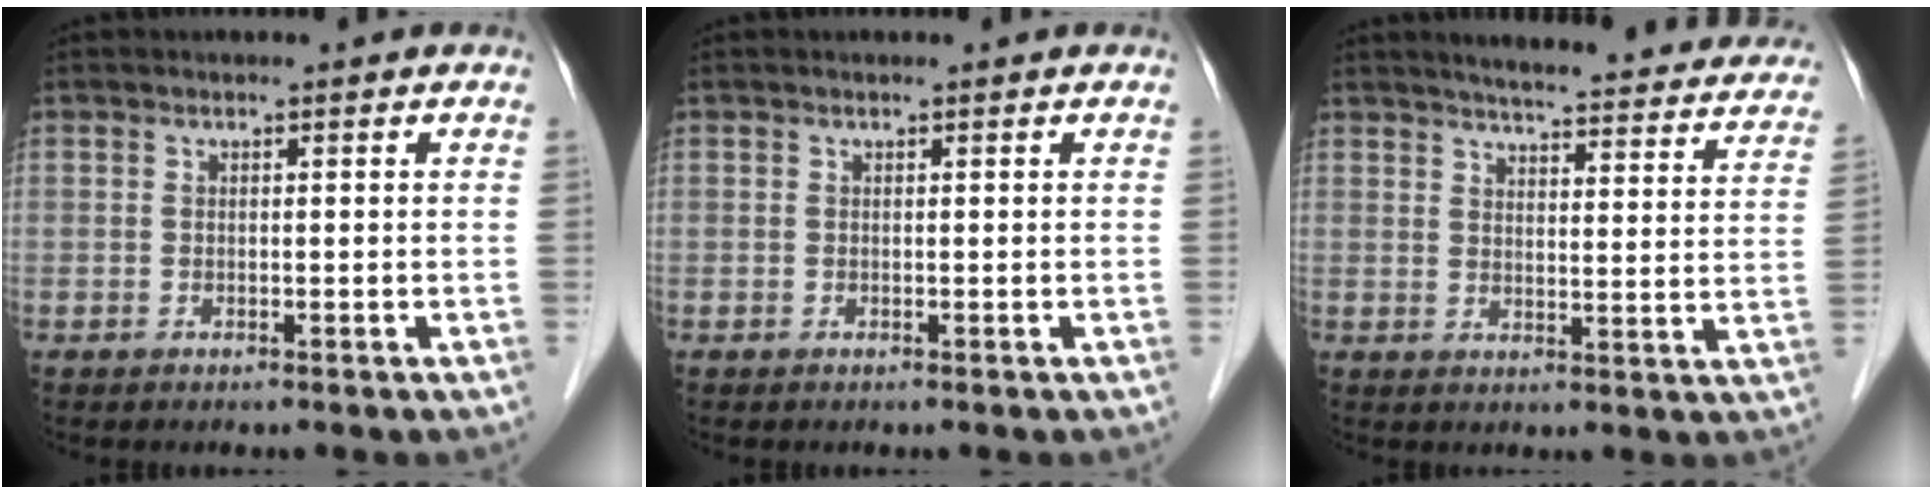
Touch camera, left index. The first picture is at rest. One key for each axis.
{"total": 0.0}
{"total": 24.2, "fx": 22.1, "fy": 3.7, "fz": 9.2, "tx": -0.114, "ty": -0.045, "tz": 0.251}